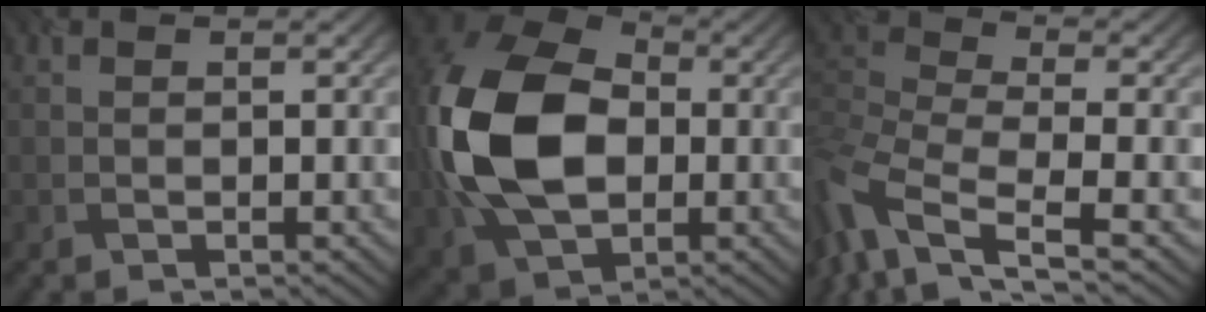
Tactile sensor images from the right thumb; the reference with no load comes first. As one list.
[{"total": 15.5, "force": [-0.9, 10.8, 11.1], "torque": [-0.271, -0.015, -0.019]}, {"total": 10.7, "force": [-5.8, 4.2, 7.9], "torque": [-0.189, -0.019, -0.118]}]